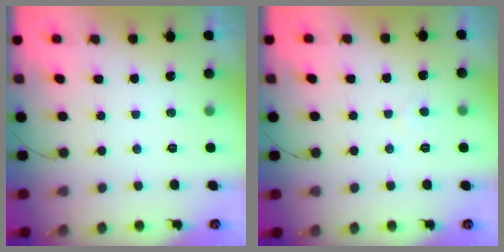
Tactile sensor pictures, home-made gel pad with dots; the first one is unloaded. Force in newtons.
{"total": 2.8, "press": 2.7, "slide": 0.4}